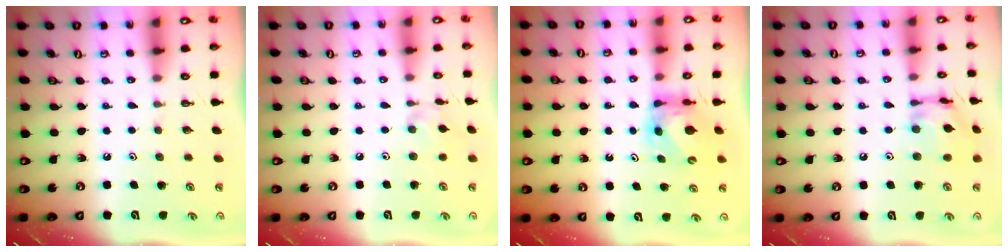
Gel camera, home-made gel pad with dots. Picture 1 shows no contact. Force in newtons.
{"total": 3.9, "press": 3.8, "slide": 0.5}
{"total": 5.5, "press": 5.5, "slide": 0.7}
{"total": 13.1, "press": 13.0, "slide": 1.0}